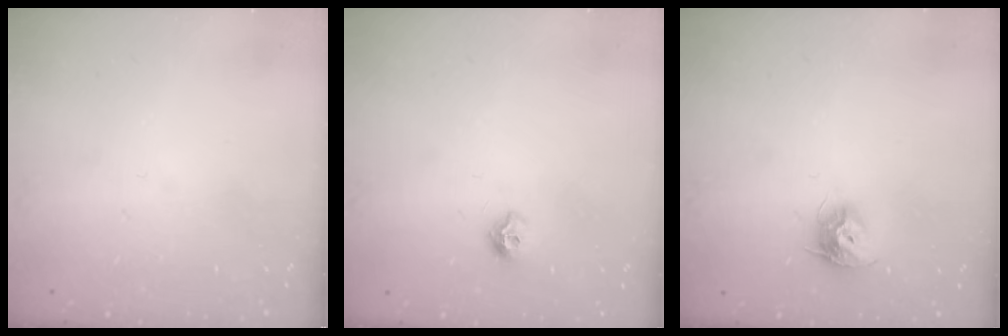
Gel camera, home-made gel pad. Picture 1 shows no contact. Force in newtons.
{"total": 7.2, "press": 7.2, "slide": 0.7}
{"total": 8.9, "press": 8.9, "slide": 0.1}